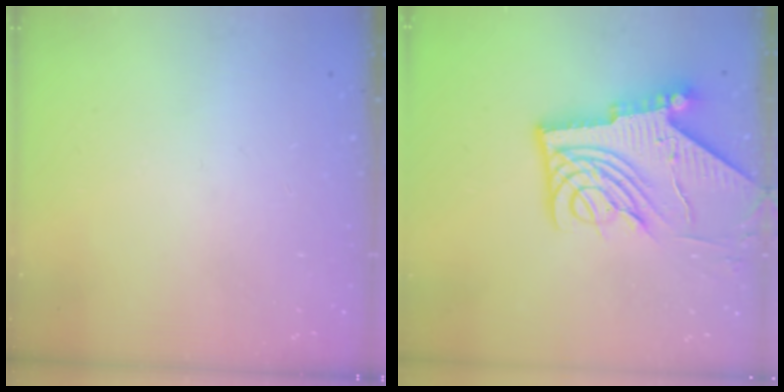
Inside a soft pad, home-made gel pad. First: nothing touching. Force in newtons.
{"total": 15.6, "press": 15.4, "slide": 1.9}